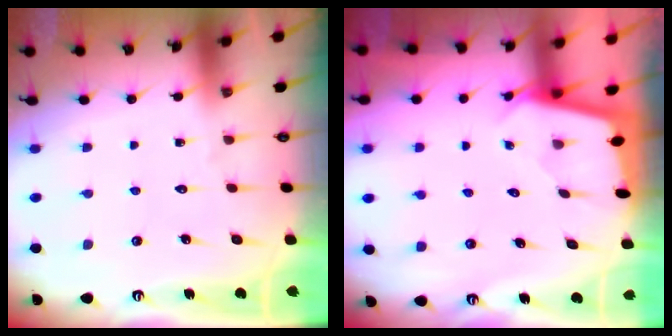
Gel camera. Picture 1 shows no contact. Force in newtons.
{"total": 1.7, "press": 1.7, "slide": 0.1}